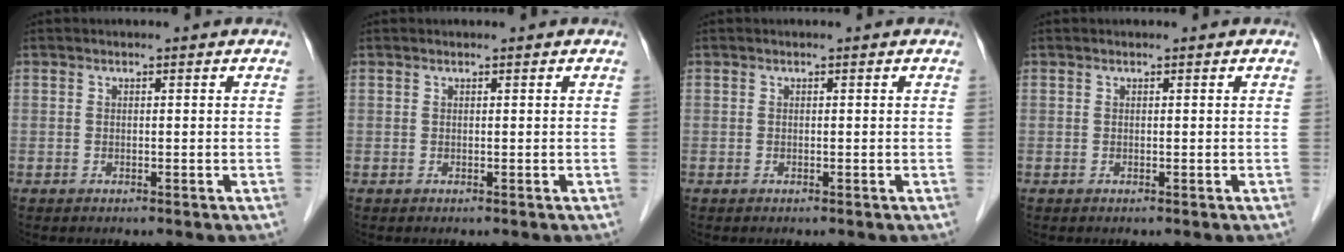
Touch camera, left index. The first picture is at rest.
{"total": 0.0}
{"total": 0.0}
{"total": 0.0}